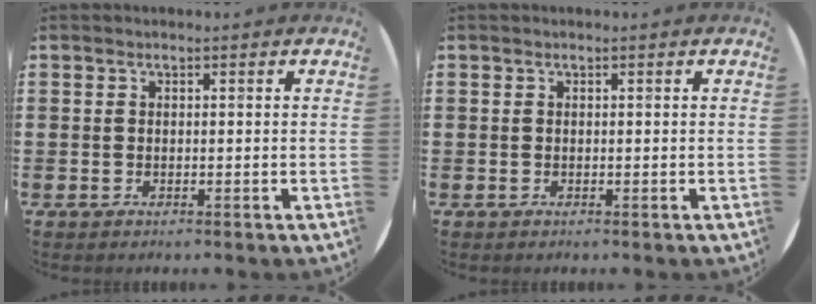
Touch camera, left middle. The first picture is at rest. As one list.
[{"total": 0.0}]